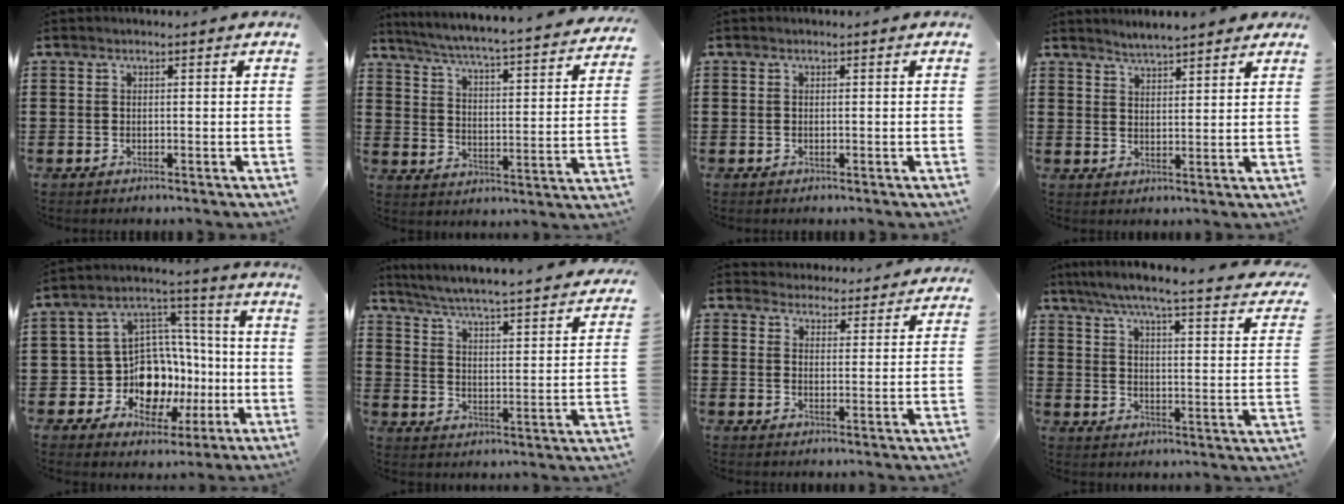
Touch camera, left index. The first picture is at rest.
{"total": 4.3, "force": [3.8, -0.6, 1.8], "torque": [-0.055, -0.042, 0.054]}
{"total": 0.0}
{"total": 3.1, "force": [3.0, 0.0, 0.2], "torque": [-0.014, -0.007, 0.055]}
{"total": 12.5, "force": [-3.0, 10.6, 5.9], "torque": [-0.143, 0.004, -0.042]}
{"total": 3.7, "force": [3.3, -0.7, 1.6], "torque": [-0.052, -0.040, 0.042]}
{"total": 4.2, "force": [4.2, 0.2, -0.3], "torque": [-0.015, -0.026, 0.074]}
{"total": 5.5, "force": [4.4, -0.5, 3.3], "torque": [-0.084, -0.042, 0.065]}